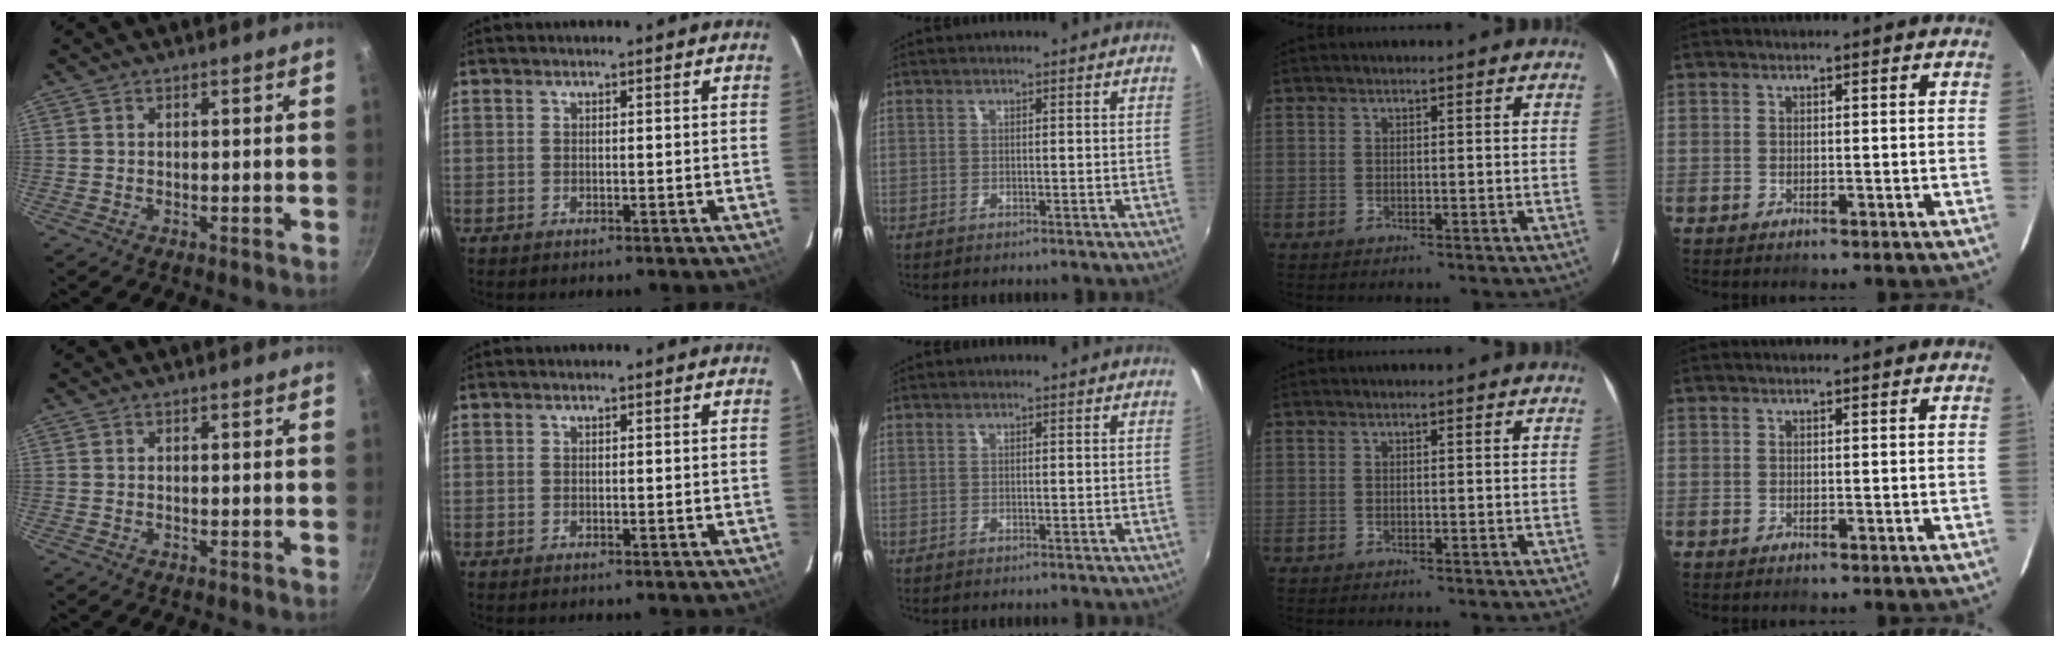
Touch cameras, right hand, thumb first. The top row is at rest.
{}